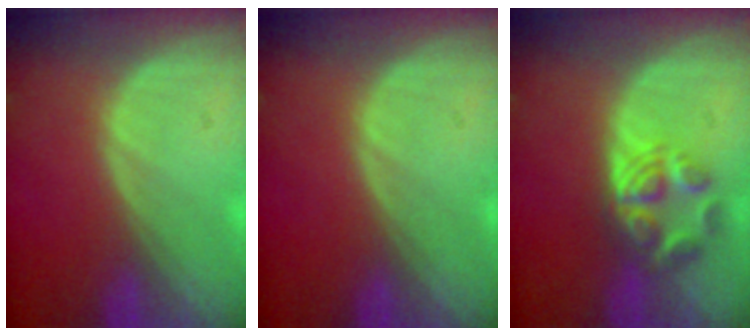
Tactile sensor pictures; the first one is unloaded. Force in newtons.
{"total": 0.0}
{"total": 6.1, "press": 5.3, "slide": 3.0}